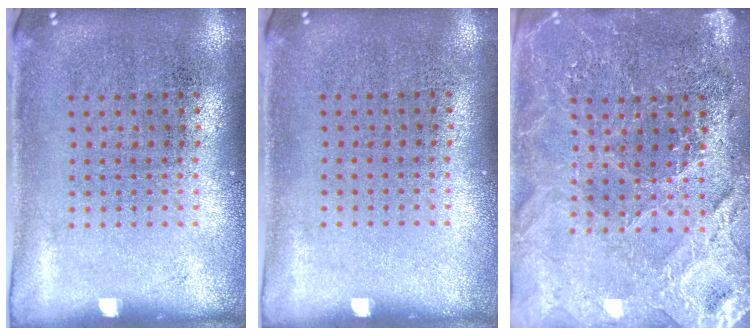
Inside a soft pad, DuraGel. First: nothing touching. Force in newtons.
{"total": 0.0}
{"total": 4.1, "press": 3.8, "slide": 1.4}